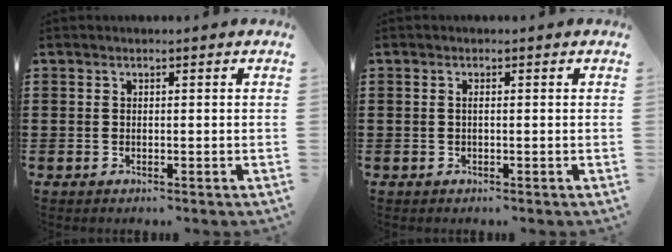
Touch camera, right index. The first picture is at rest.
{"total": 0.6, "force": [0.0, 0.1, 0.6], "torque": [-0.011, -0.003, 0.000]}